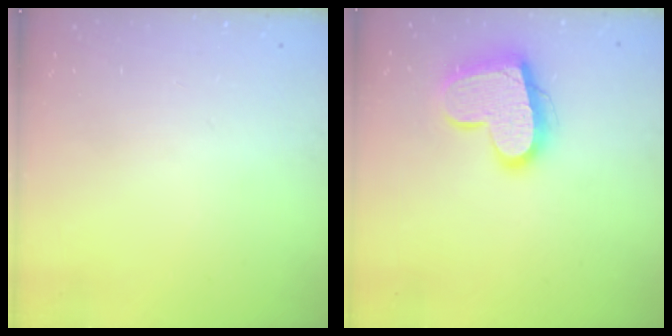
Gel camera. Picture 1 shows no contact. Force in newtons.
{"total": 15.9, "press": 15.9, "slide": 0.9}